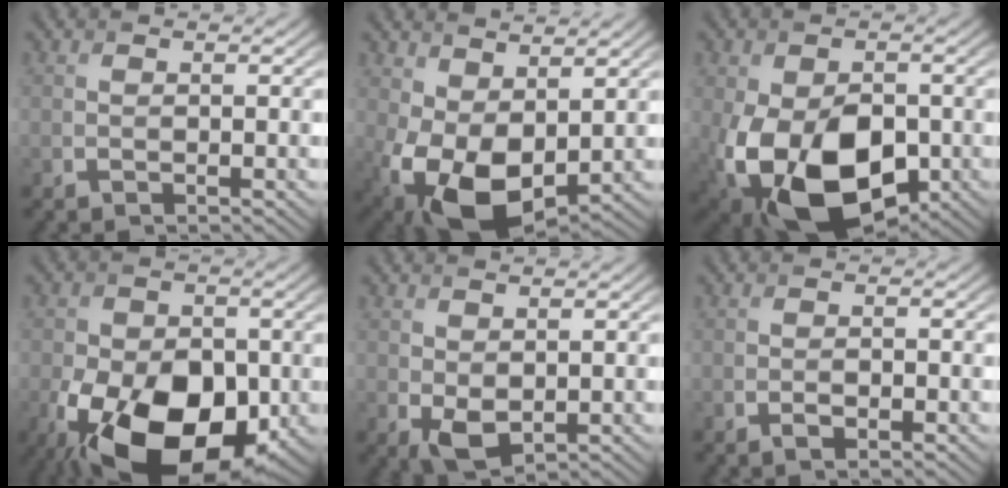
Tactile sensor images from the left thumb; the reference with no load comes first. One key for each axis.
{"total": 11.9, "fx": 0.1, "fy": 7.7, "fz": 9.1, "tx": -0.201, "ty": -0.039, "tz": 0.017}
{"total": 15.7, "fx": -4.8, "fy": 10.0, "fz": 11.2, "tx": -0.217, "ty": -0.052, "tz": -0.063}
{"total": 17.4, "fx": -6.4, "fy": 10.9, "fz": 12.1, "tx": -0.201, "ty": -0.047, "tz": -0.092}
{"total": 3.1, "fx": 0.3, "fy": 2.0, "fz": 2.4, "tx": -0.056, "ty": -0.009, "tz": 0.011}
{"total": 1.5, "fx": -0.6, "fy": 0.7, "fz": 1.1, "tx": -0.021, "ty": -0.003, "tz": -0.011}